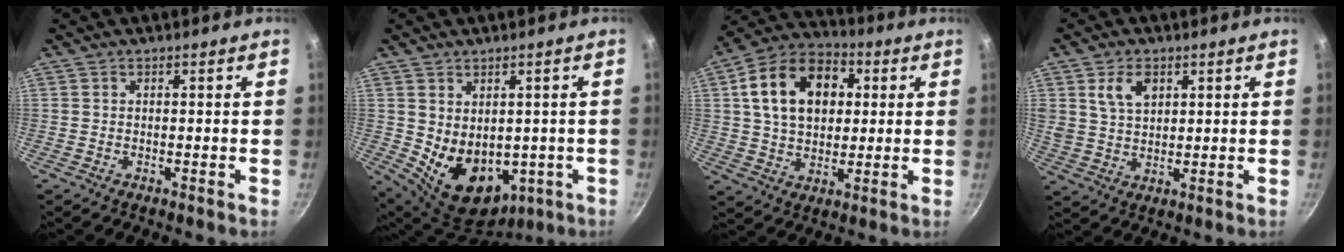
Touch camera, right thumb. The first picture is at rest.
{"total": 12.6, "force": [-0.6, 9.2, 8.6], "torque": [-0.113, -0.018, 0.024]}
{"total": 17.4, "force": [4.0, 12.2, 11.8], "torque": [-0.172, 0.018, 0.056]}
{"total": 6.8, "force": [2.8, 4.6, 4.2], "torque": [-0.063, -0.010, 0.056]}